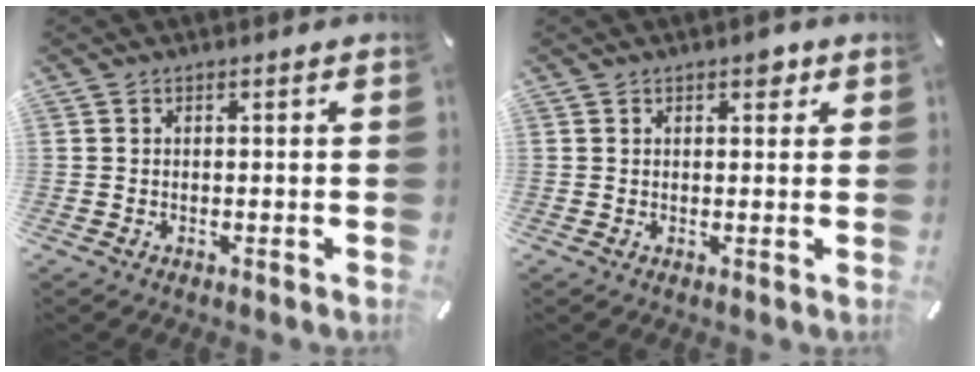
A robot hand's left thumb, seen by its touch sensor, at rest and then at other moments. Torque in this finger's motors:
{"motor_torque": [0.33, 0.37, 0.14, -0.10, 0.05]}